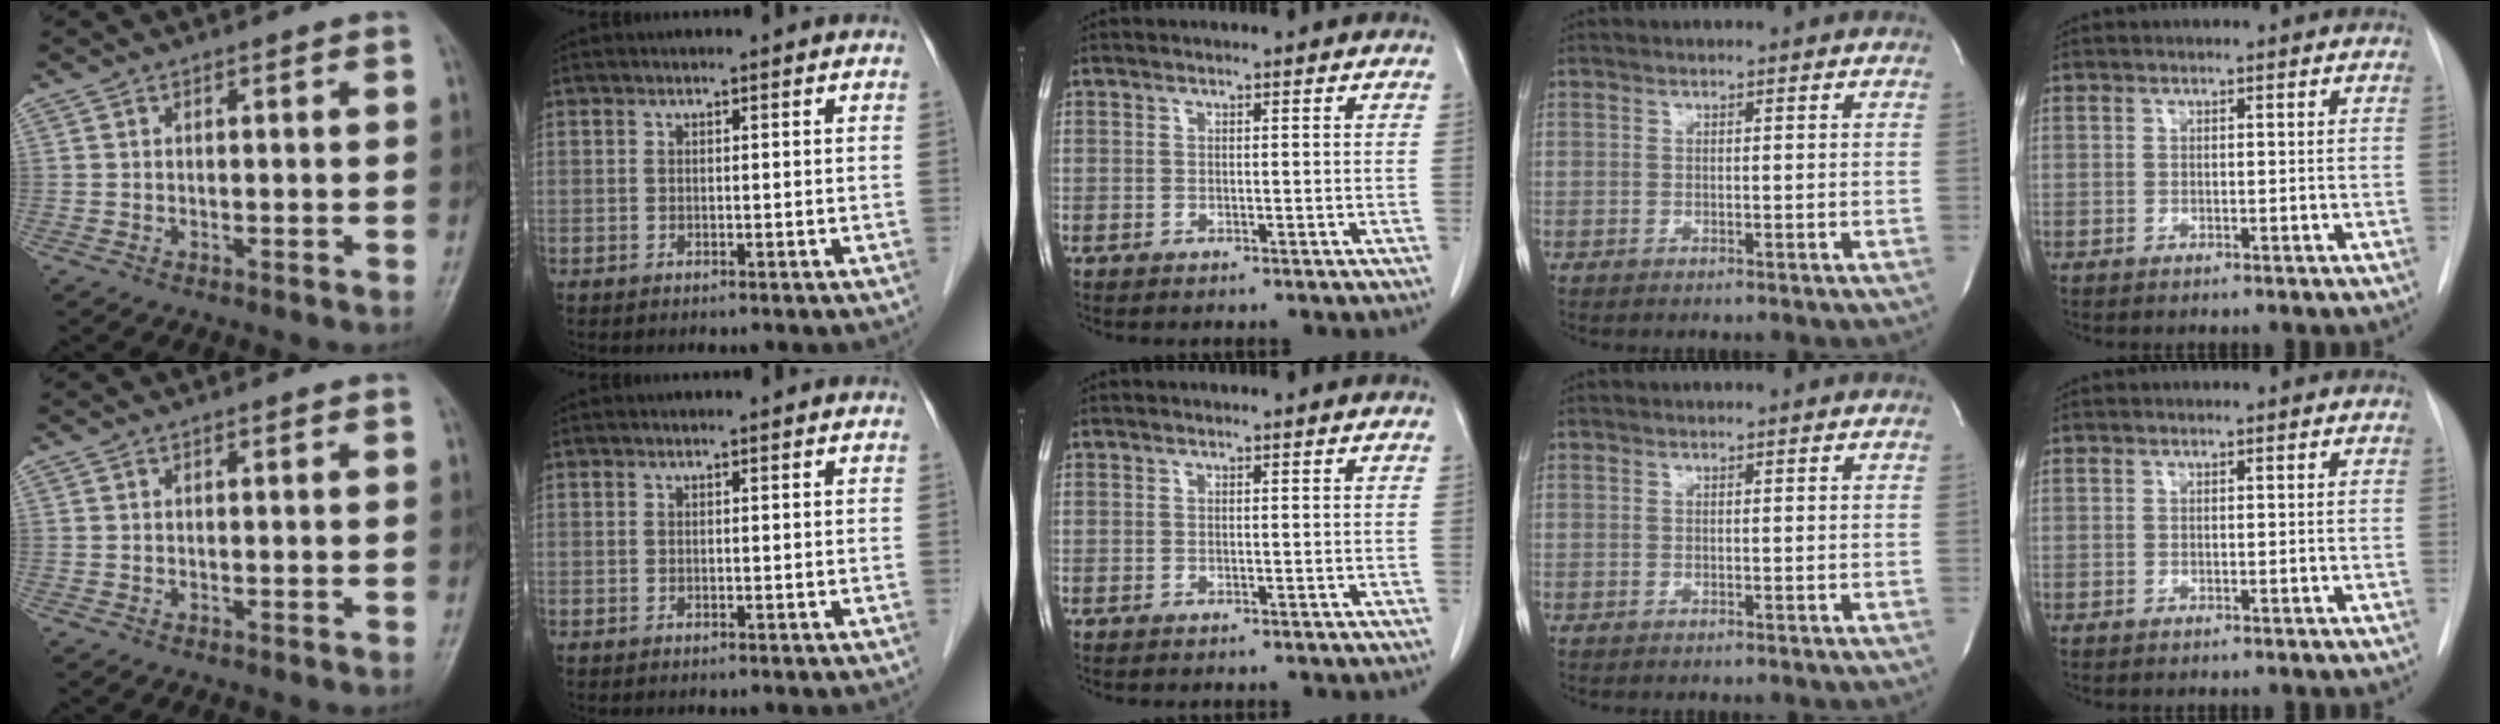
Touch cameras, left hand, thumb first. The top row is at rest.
{}